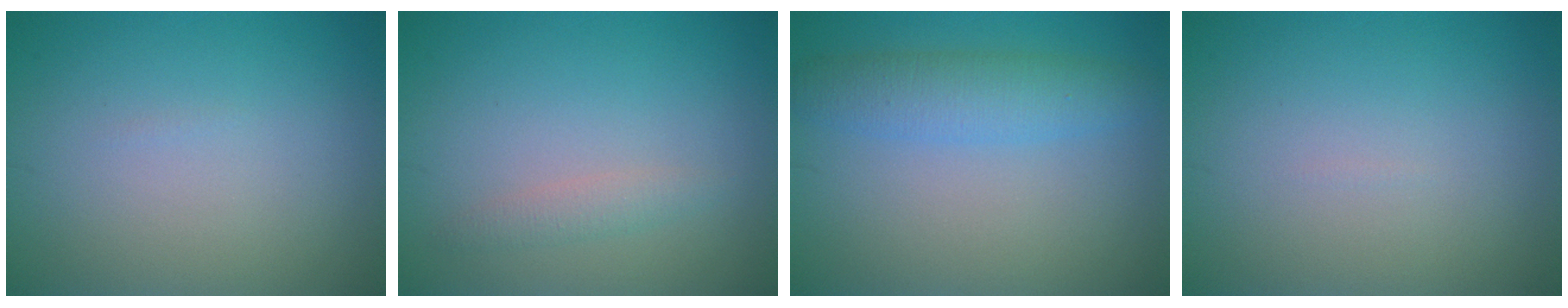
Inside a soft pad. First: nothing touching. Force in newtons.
{"total": 1.3, "press": 1.3, "slide": 0.1}
{"total": 3.8, "press": 3.8, "slide": 0.2}
{"total": 0.0}